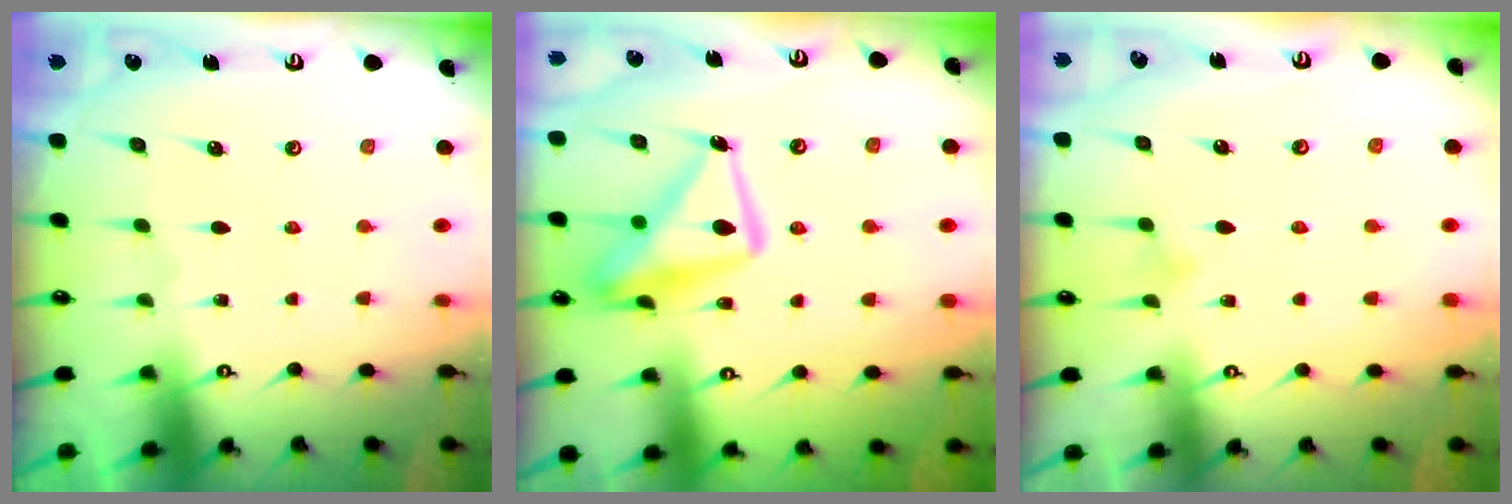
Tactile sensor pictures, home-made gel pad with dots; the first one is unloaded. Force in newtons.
{"total": 15.0, "press": 14.9, "slide": 1.5}
{"total": 6.0, "press": 5.9, "slide": 0.4}